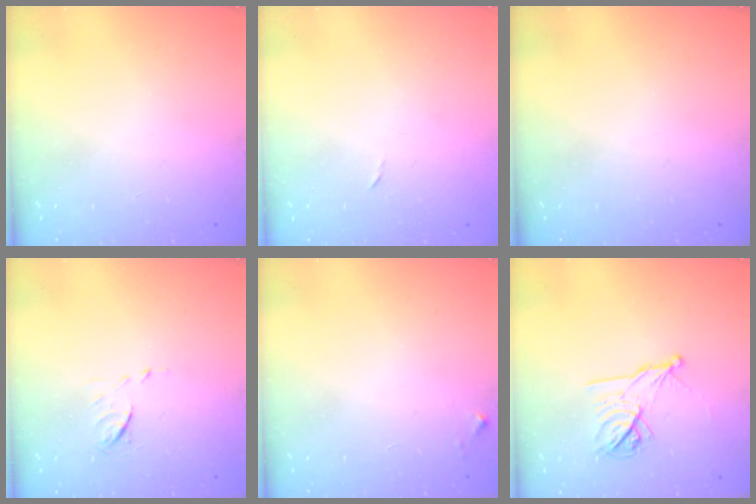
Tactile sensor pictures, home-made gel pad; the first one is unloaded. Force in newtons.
{"total": 2.3, "press": 2.3, "slide": 0.4}
{"total": 0.0}
{"total": 5.8, "press": 5.8, "slide": 0.8}
{"total": 2.8, "press": 2.8, "slide": 0.2}
{"total": 11.3, "press": 11.3, "slide": 0.5}